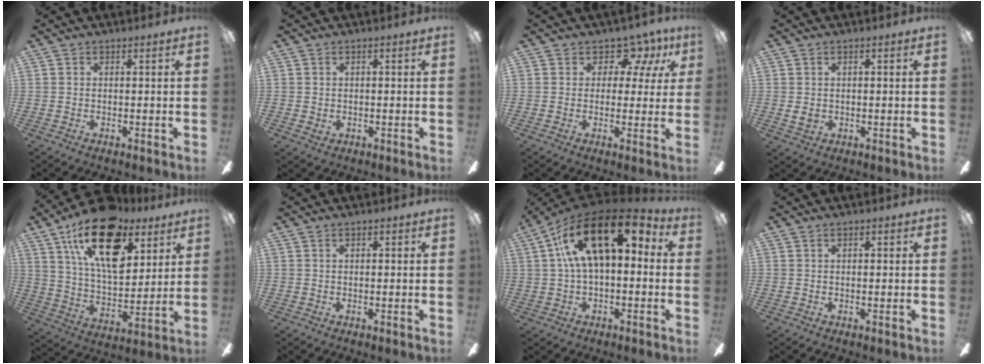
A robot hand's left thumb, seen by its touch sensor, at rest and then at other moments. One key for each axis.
{"total": 1.3, "fx": -0.1, "fy": 1.0, "fz": 0.8, "tx": -0.006, "ty": 0.001, "tz": -0.003}
{"total": 8.0, "fx": 4.9, "fy": 5.2, "fz": 3.6, "tx": -0.057, "ty": -0.025, "tz": 0.090}
{"total": 2.8, "fx": 0.1, "fy": 2.1, "fz": 1.9, "tx": -0.042, "ty": 0.003, "tz": 0.000}
{"total": 23.3, "fx": 12.4, "fy": 12.1, "fz": 15.5, "tx": -0.259, "ty": -0.055, "tz": 0.213}
{"total": 0.9, "fx": 0.4, "fy": 0.4, "fz": 0.7, "tx": -0.014, "ty": 0.003, "tz": 0.007}
{"total": 20.0, "fx": 7.2, "fy": 9.5, "fz": 16.1, "tx": -0.276, "ty": -0.021, "tz": 0.115}
{"total": 1.2, "fx": 0.5, "fy": 0.6, "fz": 0.9, "tx": -0.010, "ty": 0.000, "tz": 0.007}